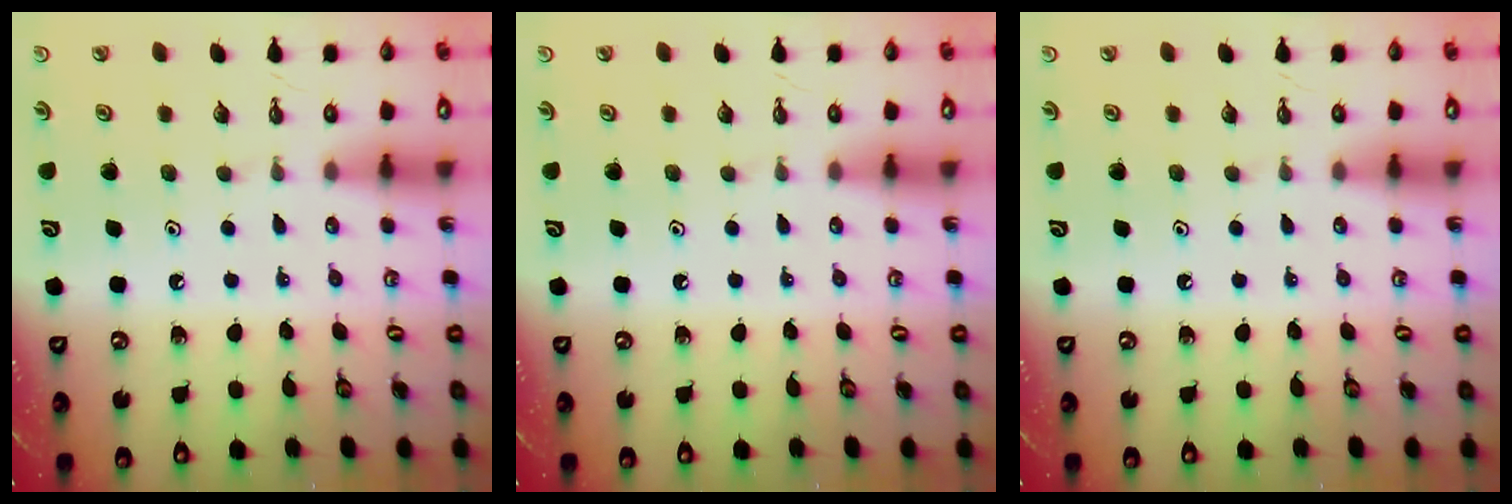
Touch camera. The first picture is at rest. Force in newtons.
{"total": 0.0}
{"total": 0.0}